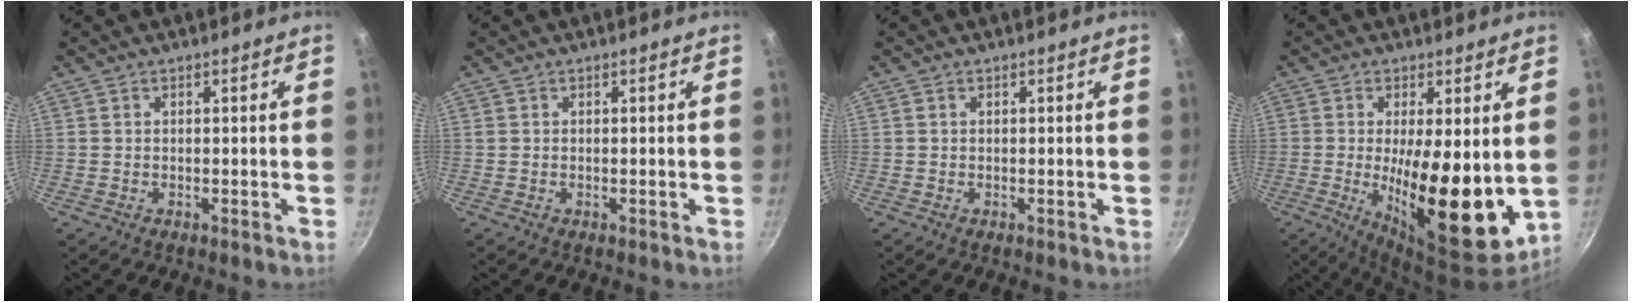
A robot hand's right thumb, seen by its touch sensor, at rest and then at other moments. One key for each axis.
{"total": 0.0}
{"total": 0.0}
{"total": 16.8, "fx": -0.5, "fy": 5.5, "fz": 15.9, "tx": -0.227, "ty": -0.028, "tz": -0.001}